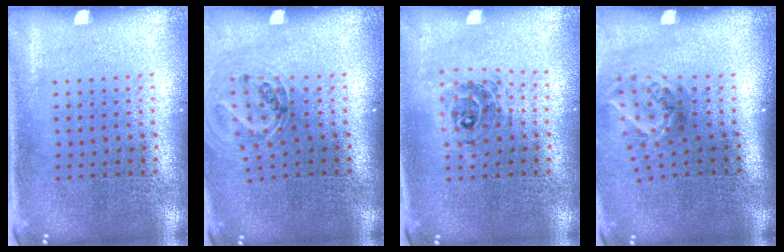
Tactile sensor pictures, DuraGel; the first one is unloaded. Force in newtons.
{"total": 1.1, "press": 1.1, "slide": 0.3}
{"total": 0.7, "press": 0.7, "slide": 0.2}
{"total": 1.9, "press": 1.2, "slide": 1.5}